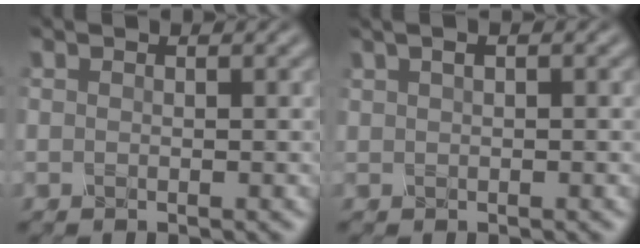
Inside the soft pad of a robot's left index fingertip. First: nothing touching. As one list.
[{"total": 1.2, "force": [0.4, 0.5, 1.0], "torque": [-0.017, 0.003, 0.011]}]